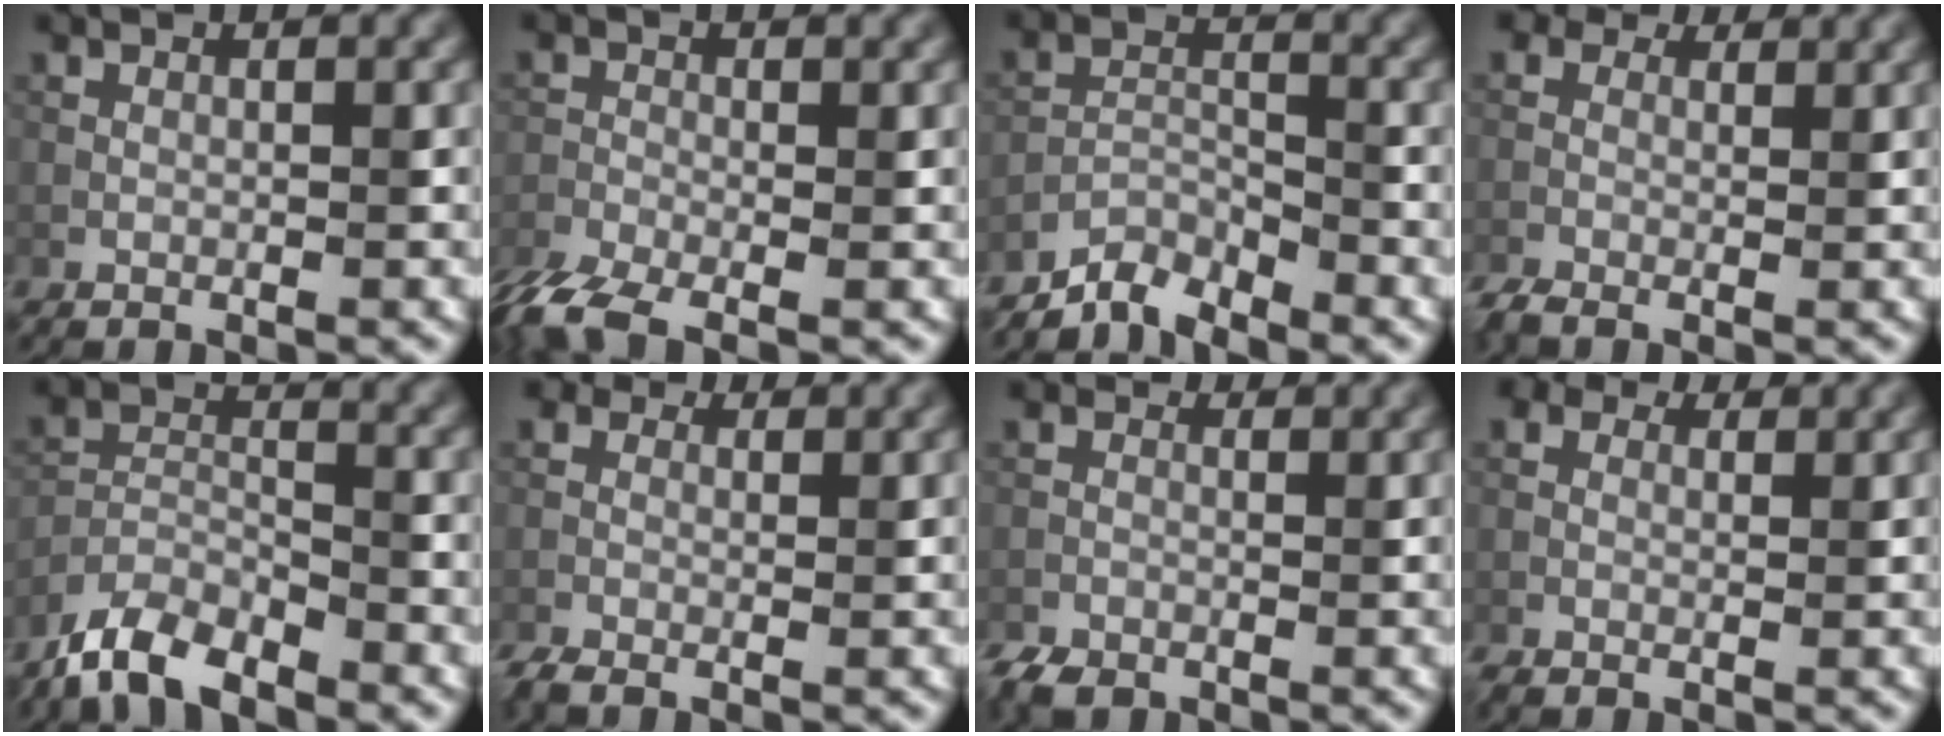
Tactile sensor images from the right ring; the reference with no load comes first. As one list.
[{"total": 6.3, "force": [-4.5, 2.1, 3.9], "torque": [-0.087, -0.023, -0.091]}, {"total": 3.1, "force": [-3.0, 0.3, -0.2], "torque": [0.001, 0.005, -0.061]}, {"total": 4.2, "force": [0.6, 3.1, 2.8], "torque": [-0.061, 0.000, 0.005]}, {"total": 5.4, "force": [-4.7, 1.8, 1.9], "torque": [-0.039, -0.006, -0.092]}, {"total": 4.0, "force": [0.4, 2.9, 2.6], "torque": [-0.056, -0.001, 0.004]}, {"total": 3.4, "force": [-1.5, 2.6, 1.6], "torque": [-0.027, -0.001, -0.032]}, {"total": 4.7, "force": [2.4, 3.1, 2.6], "torque": [-0.057, 0.007, 0.024]}]